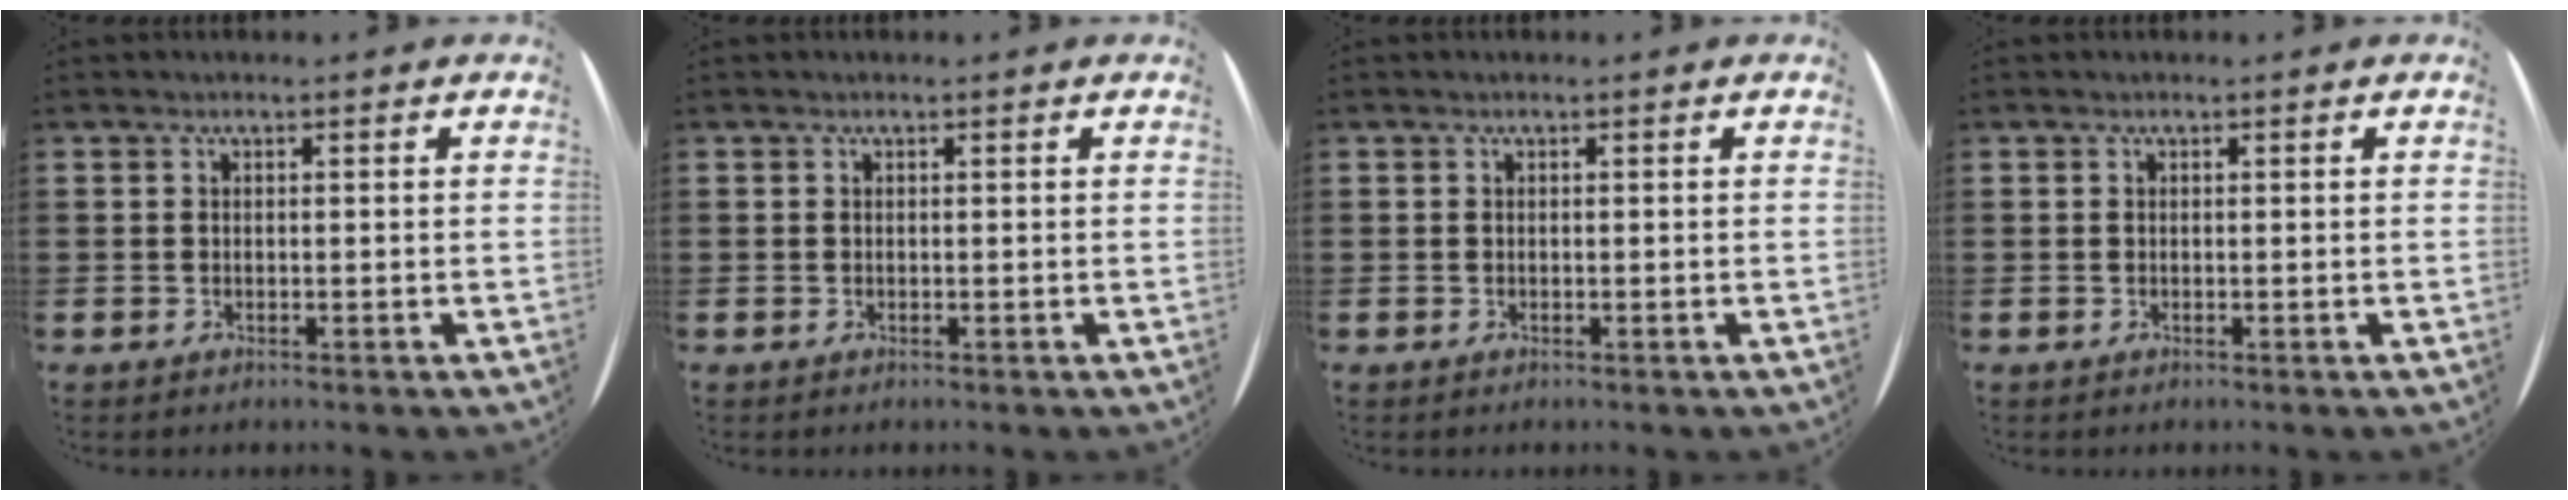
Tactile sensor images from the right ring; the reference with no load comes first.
{"total": 0.0}
{"total": 0.0}
{"total": 0.0}